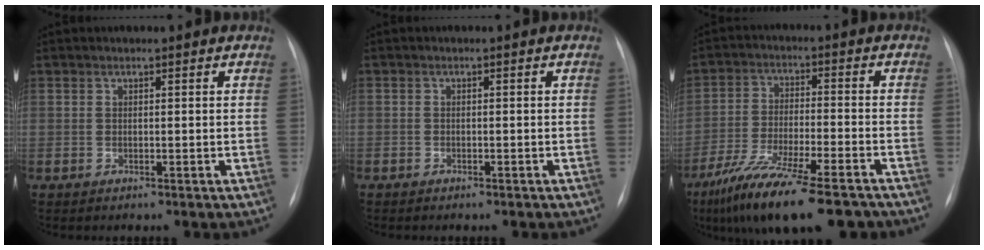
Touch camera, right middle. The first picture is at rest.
{"total": 1.2, "force": [-0.9, 0.7, 0.3], "torque": [-0.004, 0.002, -0.009]}
{"total": 17.0, "force": [-12.6, 2.8, 11.0], "torque": [-0.182, -0.032, -0.210]}